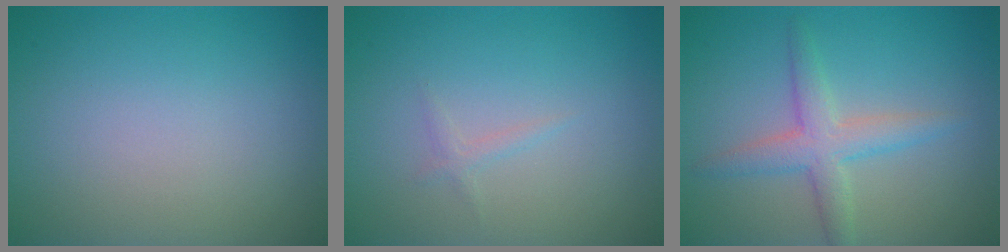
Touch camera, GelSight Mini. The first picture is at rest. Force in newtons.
{"total": 0.7, "press": 0.7, "slide": 0.0}
{"total": 3.3, "press": 3.3, "slide": 0.0}